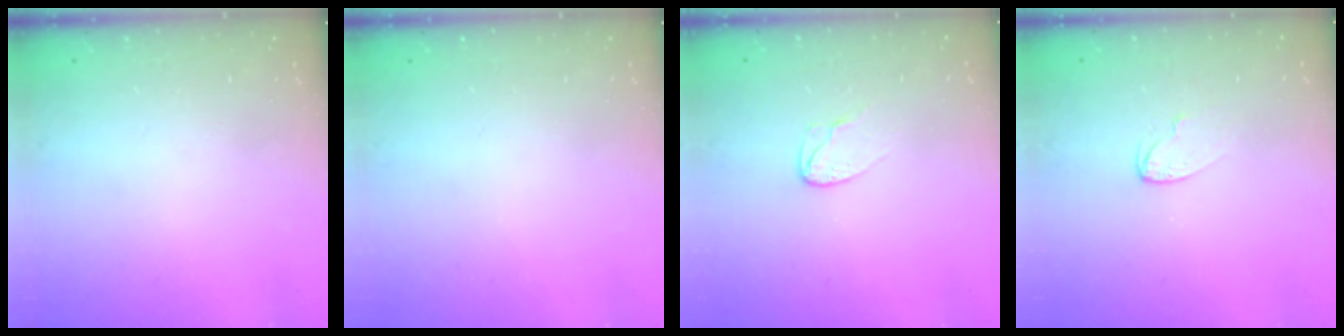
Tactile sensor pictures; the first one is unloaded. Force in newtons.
{"total": 0.0}
{"total": 5.8, "press": 5.8, "slide": 0.5}
{"total": 3.9, "press": 3.9, "slide": 0.4}